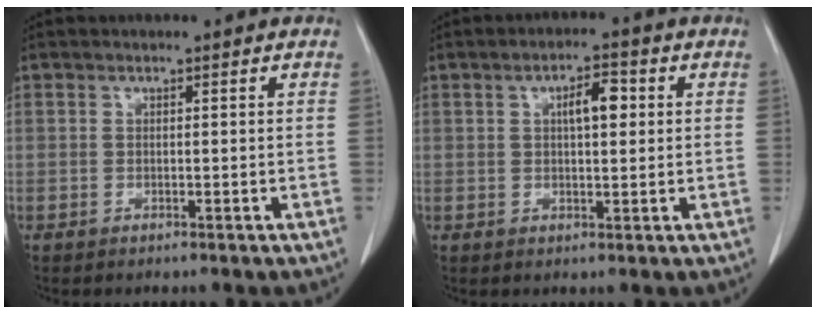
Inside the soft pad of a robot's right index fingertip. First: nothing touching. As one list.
[{"total": 4.6, "force": [1.2, 1.5, 4.2], "torque": [-0.068, 0.009, 0.017]}]